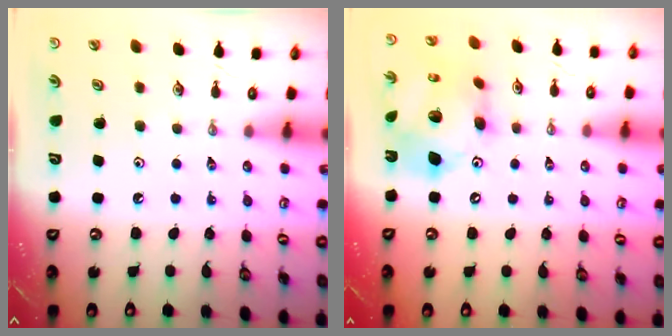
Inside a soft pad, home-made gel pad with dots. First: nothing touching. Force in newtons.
{"total": 16.2, "press": 16.1, "slide": 1.7}